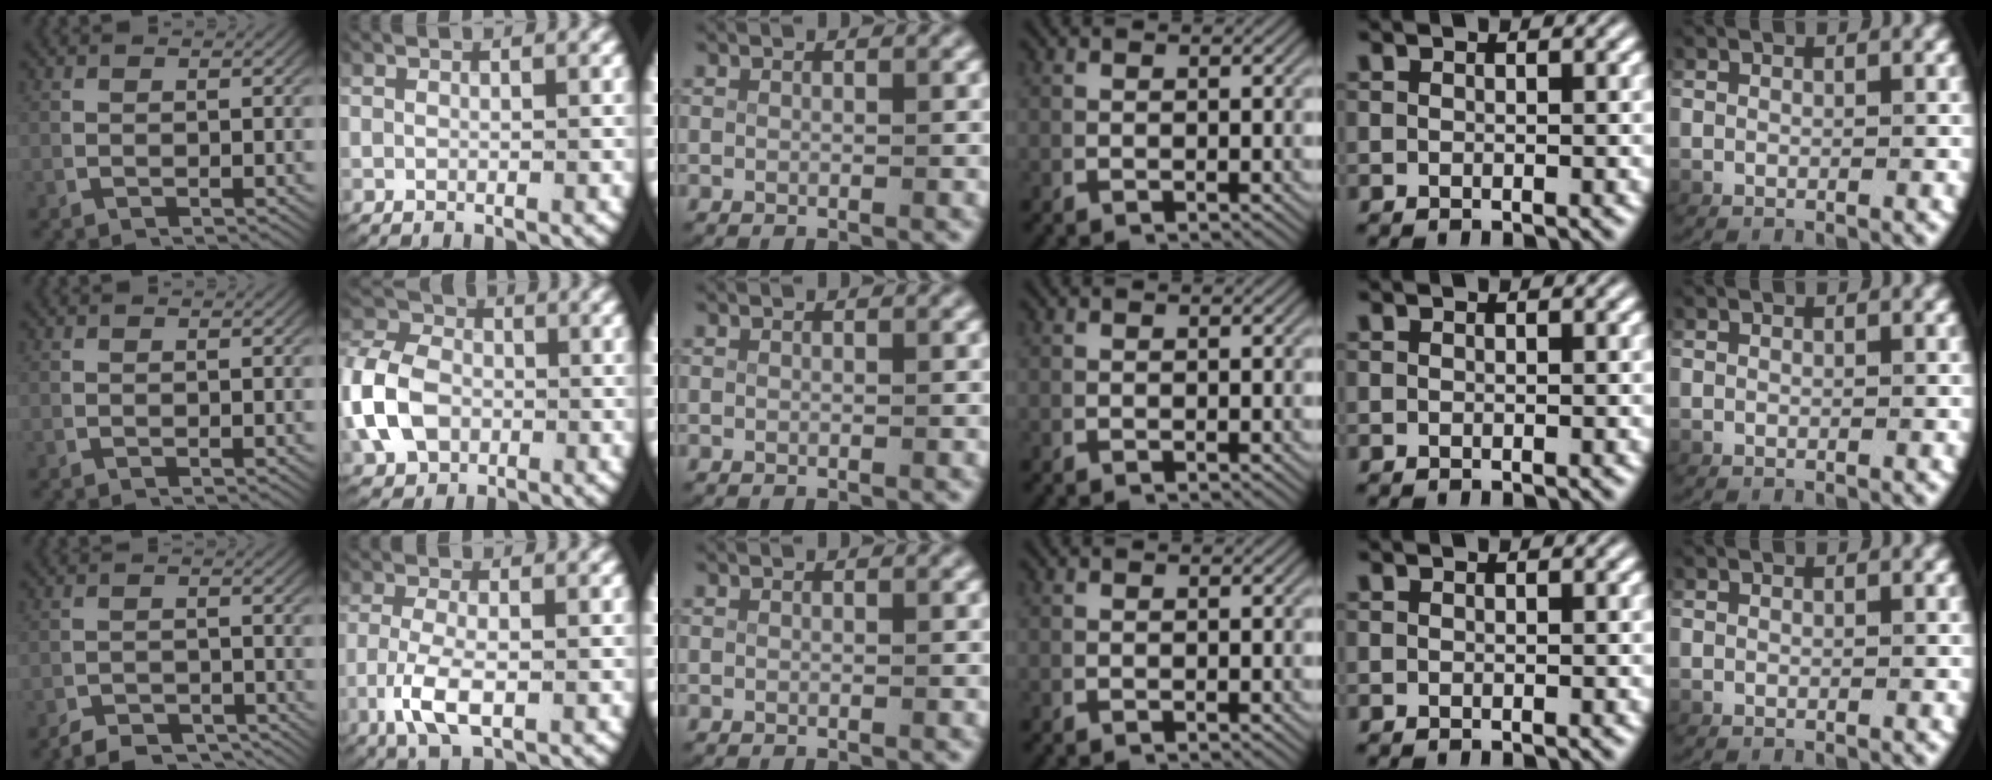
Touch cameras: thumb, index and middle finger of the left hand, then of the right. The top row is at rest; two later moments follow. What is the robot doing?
{"motion": "grasp_and_lifting", "object": "card"}